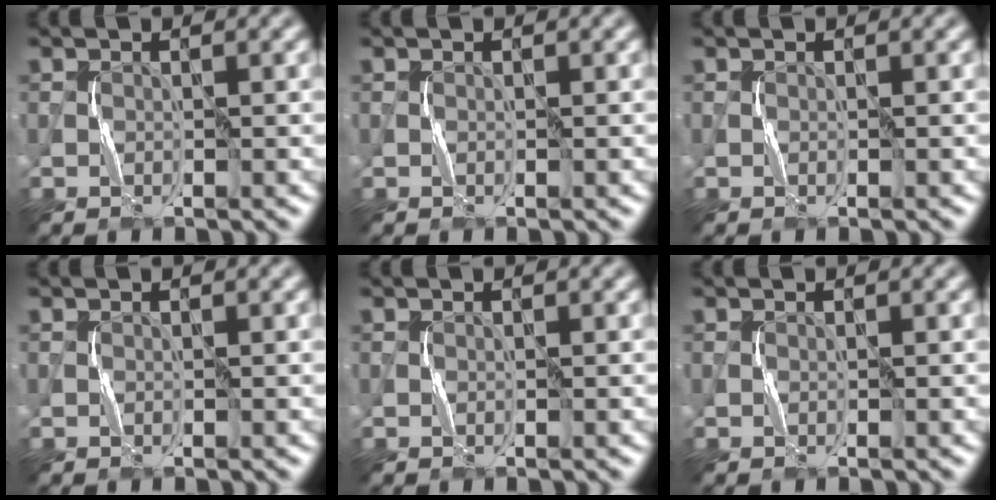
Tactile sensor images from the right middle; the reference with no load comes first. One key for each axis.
{"total": 0.0}
{"total": 0.0}
{"total": 0.0}
{"total": 0.0}
{"total": 0.0}